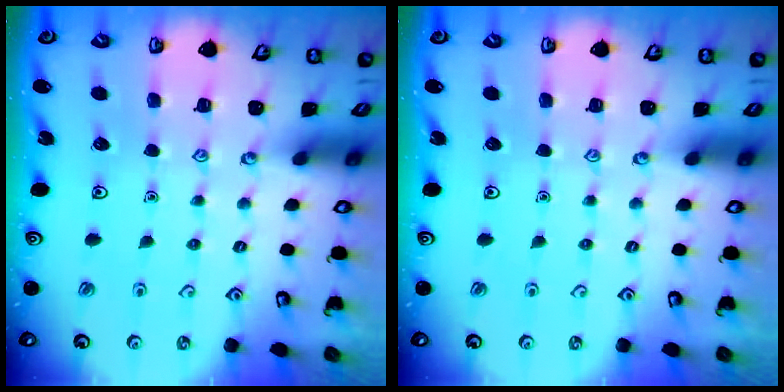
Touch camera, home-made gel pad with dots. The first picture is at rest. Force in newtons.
{"total": 0.0}